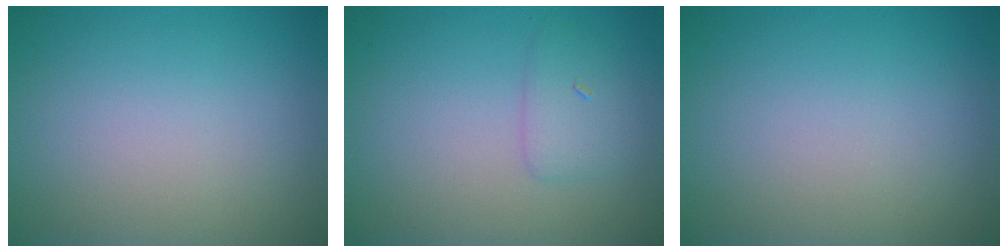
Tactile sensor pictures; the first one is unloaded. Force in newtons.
{"total": 1.8, "press": 1.8, "slide": 0.1}
{"total": 0.0}